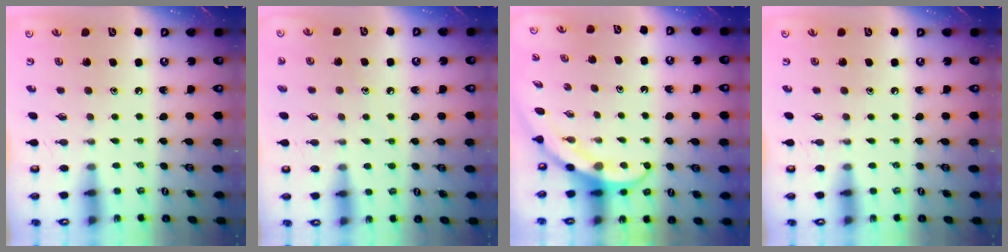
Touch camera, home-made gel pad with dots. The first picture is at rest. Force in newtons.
{"total": 4.9, "press": 4.8, "slide": 0.5}
{"total": 3.9, "press": 3.9, "slide": 0.3}
{"total": 0.0}